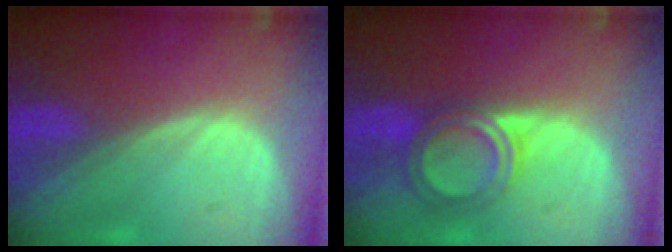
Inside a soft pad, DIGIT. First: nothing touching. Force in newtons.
{"total": 5.0, "press": 5.0, "slide": 0.4}